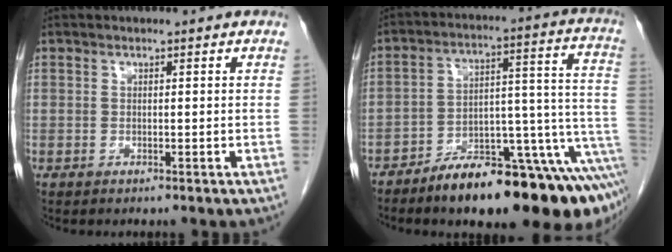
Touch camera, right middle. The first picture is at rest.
{"total": 20.3, "force": [-13.4, 5.3, 14.3], "torque": [-0.104, 0.051, -0.195]}